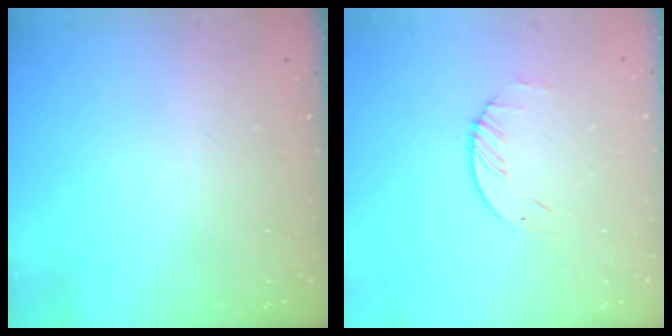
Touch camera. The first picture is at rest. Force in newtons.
{"total": 1.6, "press": 1.6, "slide": 0.2}